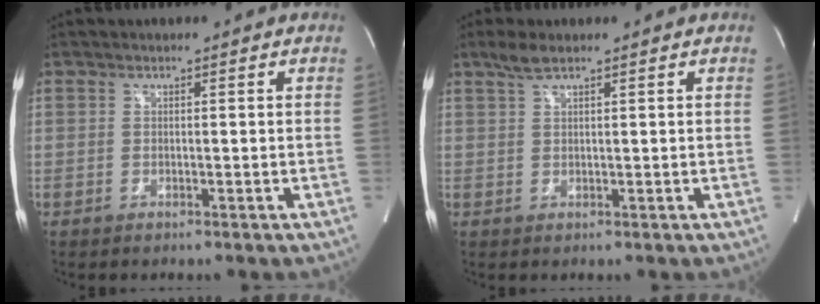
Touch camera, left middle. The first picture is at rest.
{"total": 2.5, "force": [2.0, 0.3, 1.6], "torque": [-0.042, 0.007, 0.043]}